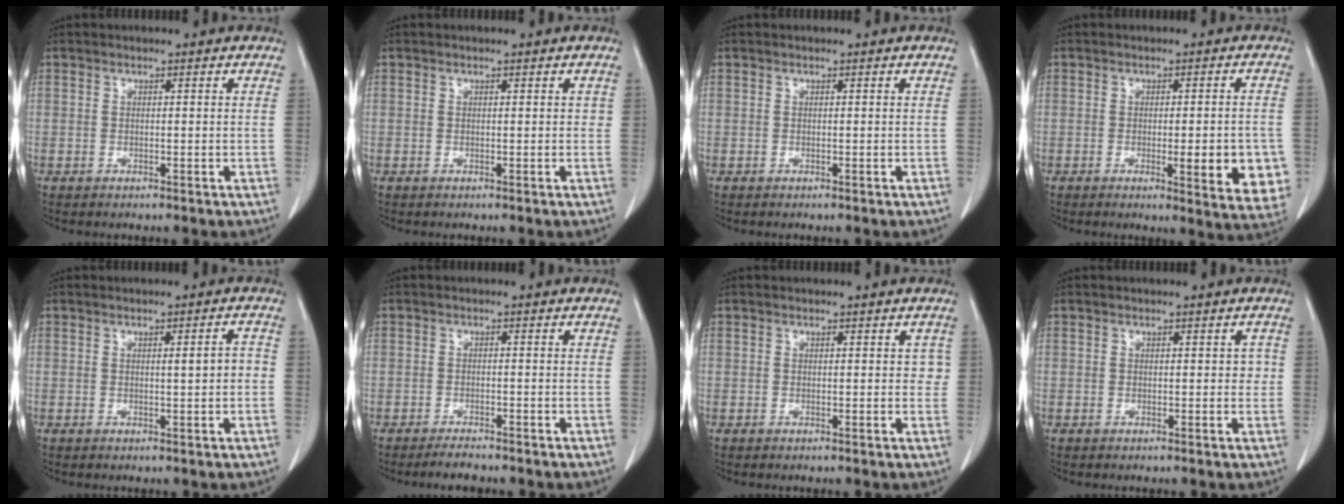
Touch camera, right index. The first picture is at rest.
{"total": 0.5, "force": [0.2, 0.4, 0.3], "torque": [0.001, 0.002, 0.002]}
{"total": 0.0}
{"total": 11.0, "force": [-2.7, 2.5, 10.4], "torque": [-0.092, -0.009, -0.027]}
{"total": 2.3, "force": [0.0, 0.3, 2.3], "torque": [-0.032, 0.003, 0.000]}
{"total": 2.1, "force": [-2.0, 0.4, 0.7], "torque": [-0.016, -0.004, -0.031]}
{"total": 1.5, "force": [0.4, 1.1, 0.8], "torque": [0.002, 0.008, 0.002]}
{"total": 1.3, "force": [0.2, 1.0, 0.9], "torque": [-0.004, 0.008, 0.001]}